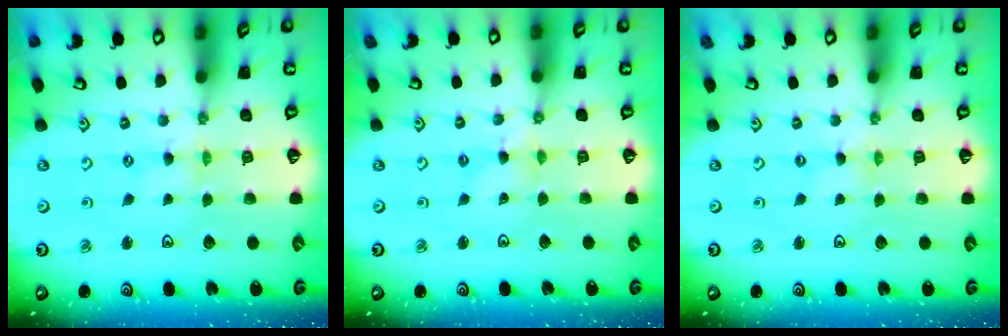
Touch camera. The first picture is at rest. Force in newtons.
{"total": 2.6, "press": 2.6, "slide": 0.3}
{"total": 0.0}